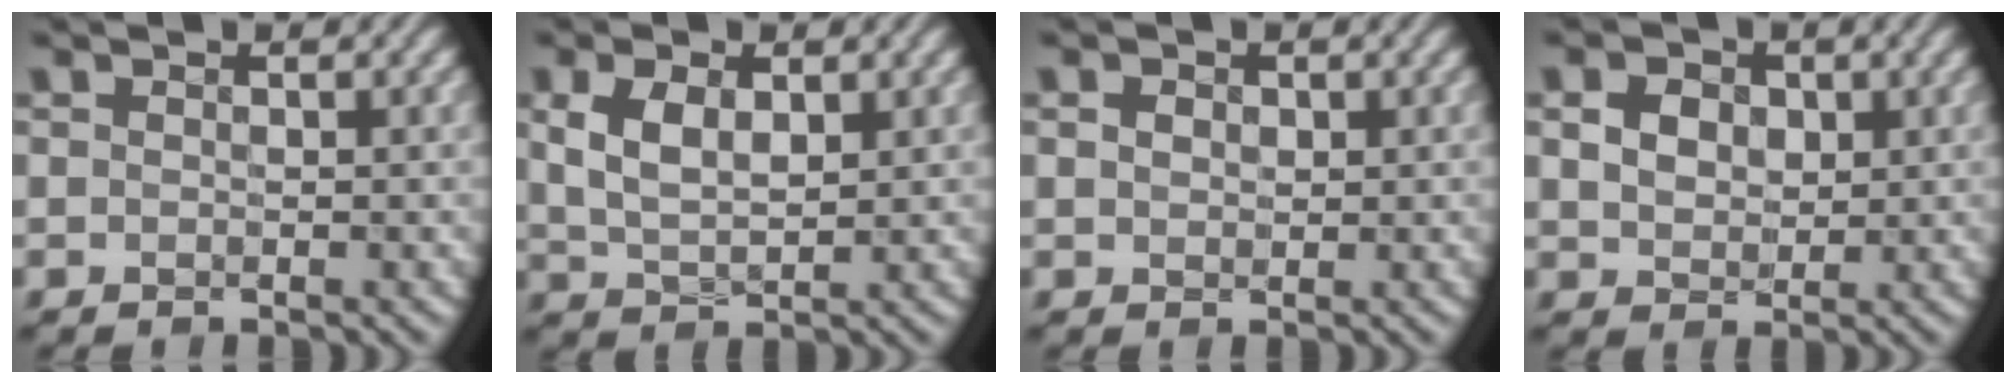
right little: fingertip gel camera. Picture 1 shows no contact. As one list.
[{"total": 3.2, "force": [0.6, 1.8, 2.6], "torque": [-0.066, -0.001, 0.021]}, {"total": 0.8, "force": [0.1, 0.8, 0.4], "torque": [-0.013, 0.002, 0.007]}, {"total": 3.0, "force": [0.6, 2.4, 1.7], "torque": [-0.039, 0.003, 0.005]}]